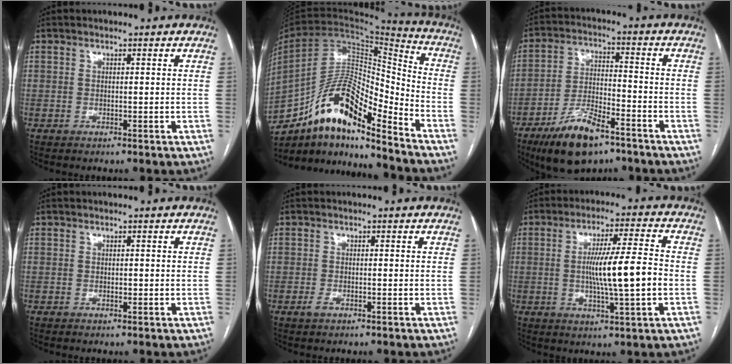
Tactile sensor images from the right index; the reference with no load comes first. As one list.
[{"total": 16.7, "force": [-11.8, 4.4, 11.1], "torque": [-0.197, 0.039, -0.205]}, {"total": 12.0, "force": [-8.0, 3.6, 8.2], "torque": [-0.159, -0.012, -0.142]}, {"total": 0.5, "force": [-0.1, 0.3, 0.4], "torque": [-0.008, 0.000, -0.002]}, {"total": 1.3, "force": [-0.8, 0.6, 0.8], "torque": [-0.016, 0.001, -0.011]}, {"total": 10.7, "force": [-1.0, 0.2, 10.6], "torque": [-0.183, 0.003, -0.019]}]